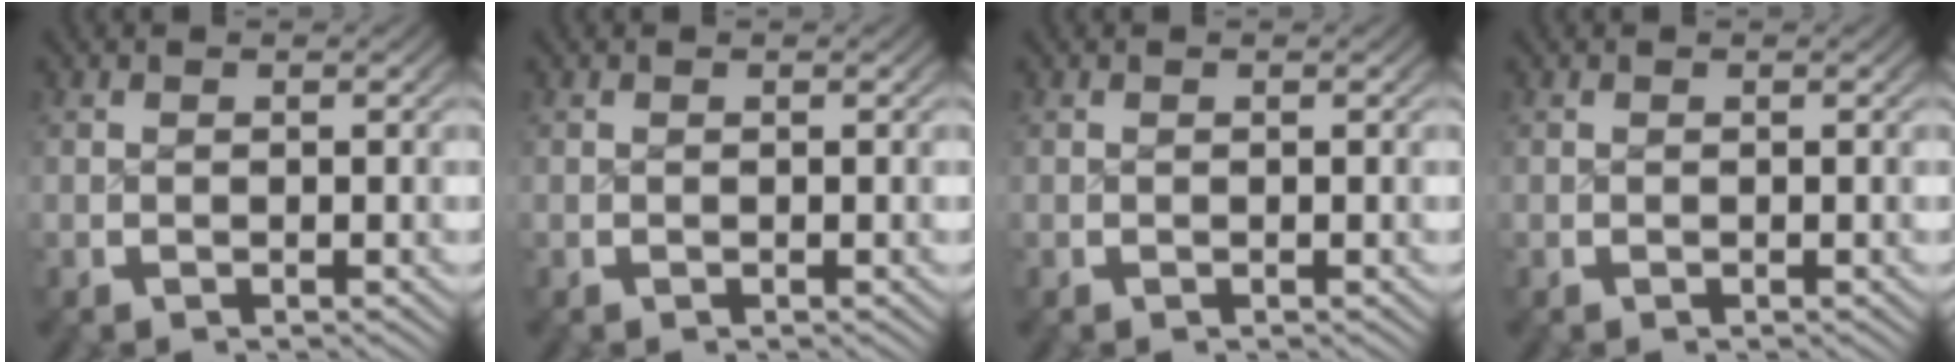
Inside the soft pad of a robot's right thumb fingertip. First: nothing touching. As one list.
[{"total": 0.0}, {"total": 0.0}, {"total": 0.0}]